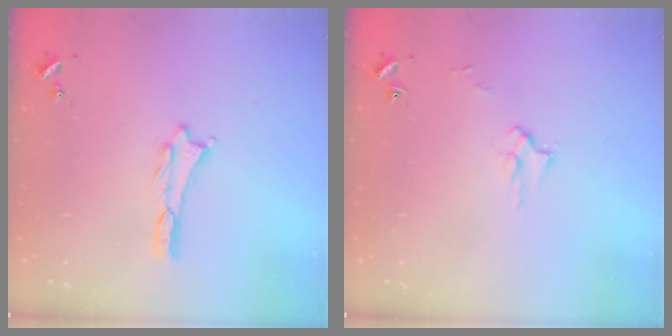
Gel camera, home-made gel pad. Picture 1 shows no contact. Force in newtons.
{"total": 2.6, "press": 2.6, "slide": 0.3}